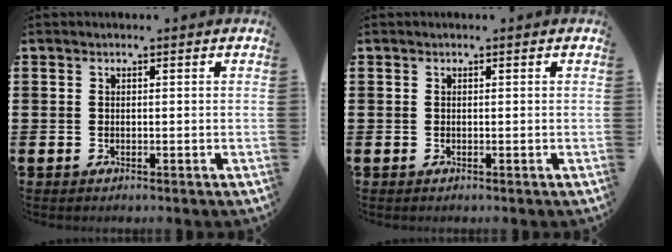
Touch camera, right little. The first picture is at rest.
{"total": 0.0}